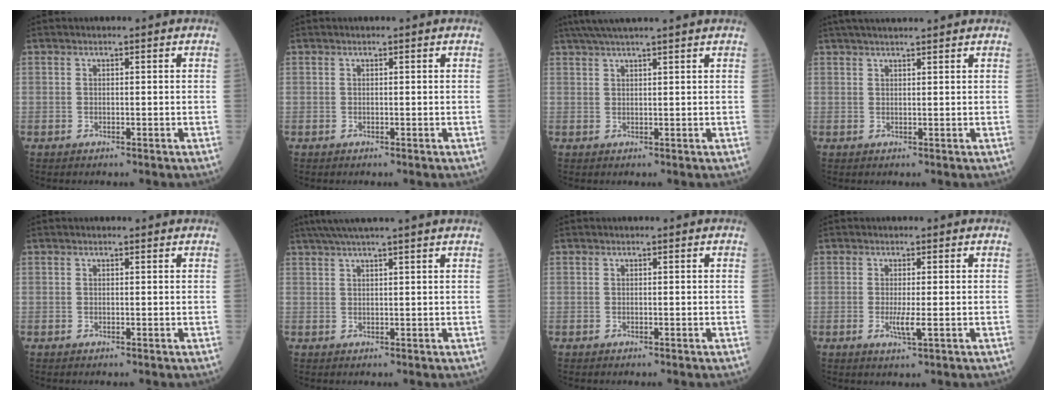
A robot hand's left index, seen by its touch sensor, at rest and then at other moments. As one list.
[{"total": 0.0}, {"total": 8.1, "force": [6.8, -0.8, 4.3], "torque": [-0.068, 0.031, 0.094]}, {"total": 7.2, "force": [6.3, 0.3, 3.5], "torque": [-0.053, 0.031, 0.089]}, {"total": 0.9, "force": [0.9, 0.1, 0.1], "torque": [-0.010, 0.006, 0.009]}, {"total": 8.0, "force": [6.7, -1.1, 4.3], "torque": [-0.068, 0.028, 0.090]}, {"total": 0.0}, {"total": 2.6, "force": [-0.6, 0.1, 2.5], "torque": [-0.053, -0.006, -0.008]}]